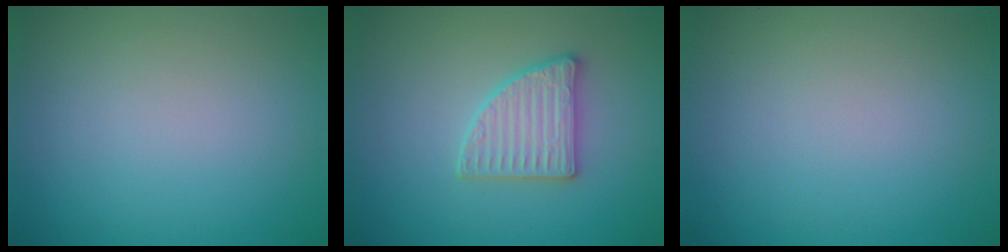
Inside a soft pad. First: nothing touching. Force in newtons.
{"total": 2.8, "press": 2.8, "slide": 0.4}
{"total": 0.0}